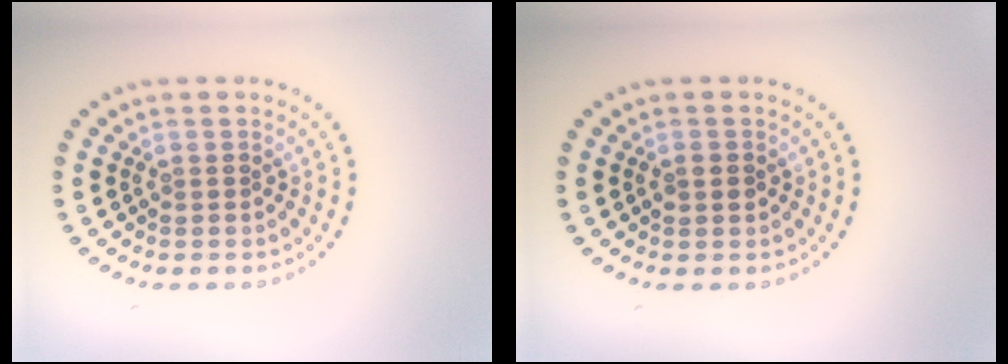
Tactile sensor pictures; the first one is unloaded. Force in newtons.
{"total": 1.1, "press": 1.1, "slide": 0.2}